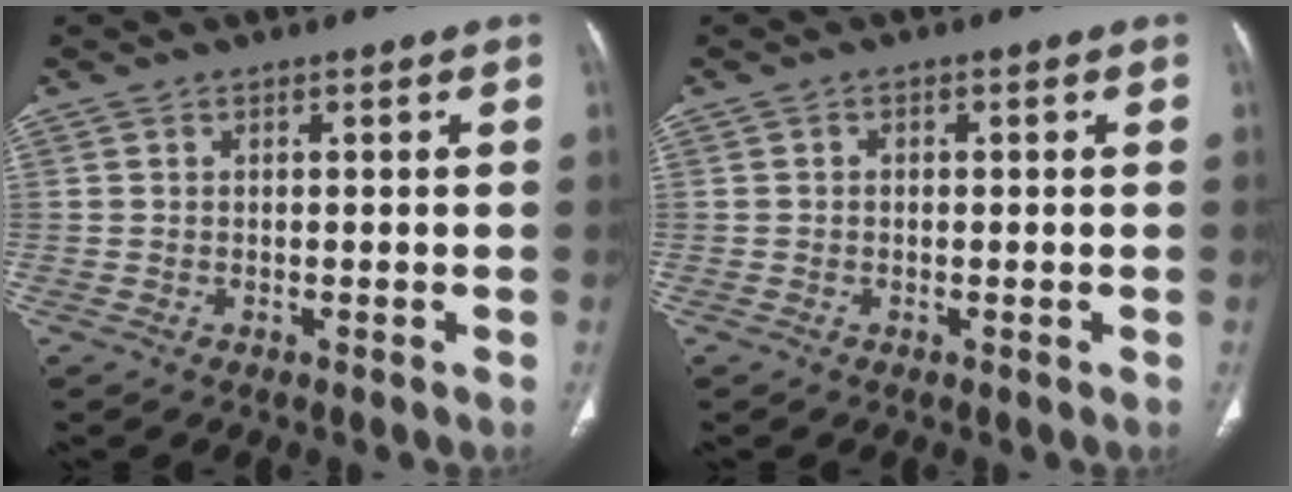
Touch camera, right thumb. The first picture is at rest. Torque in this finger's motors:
{"motor_torque": [-0.75, -0.20, -0.24, 0.02, 0.01]}